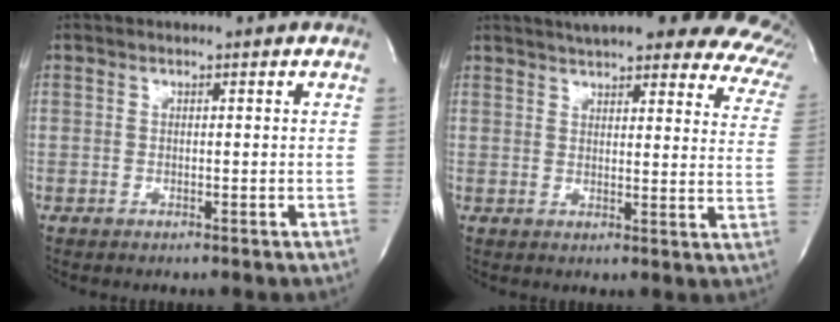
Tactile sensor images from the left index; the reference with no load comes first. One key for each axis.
{"total": 23.9, "fx": 19.5, "fy": 5.3, "fz": 12.8, "tx": -0.167, "ty": -0.025, "tz": 0.209}